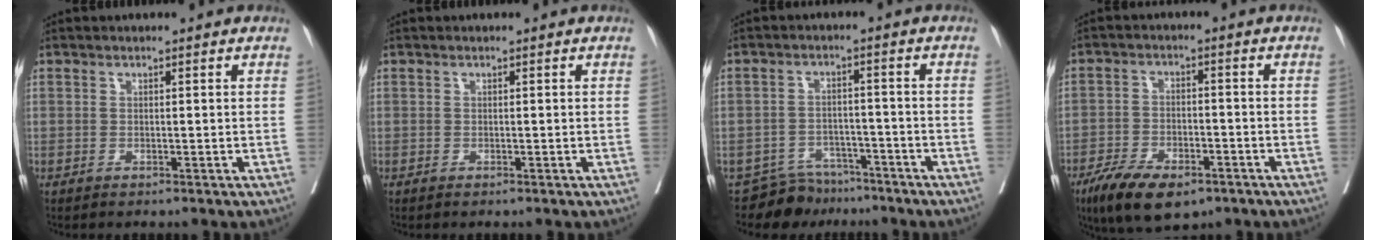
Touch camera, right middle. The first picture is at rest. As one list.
[{"total": 0.0}, {"total": 5.7, "force": [-5.0, 2.5, -0.7], "torque": [0.014, 0.012, -0.081]}, {"total": 10.1, "force": [-6.8, 4.1, 6.3], "torque": [-0.110, -0.011, -0.115]}]